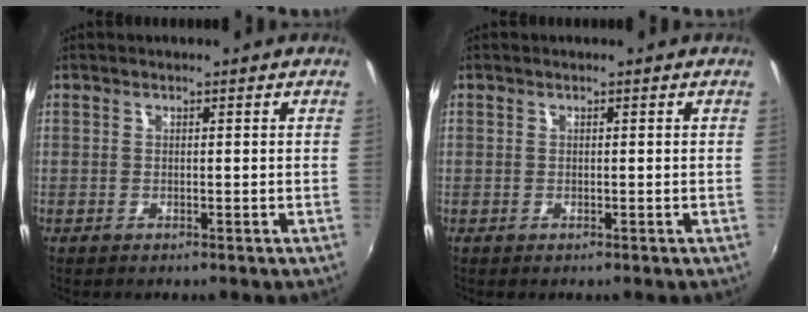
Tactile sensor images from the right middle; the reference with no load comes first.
{"total": 0.0}